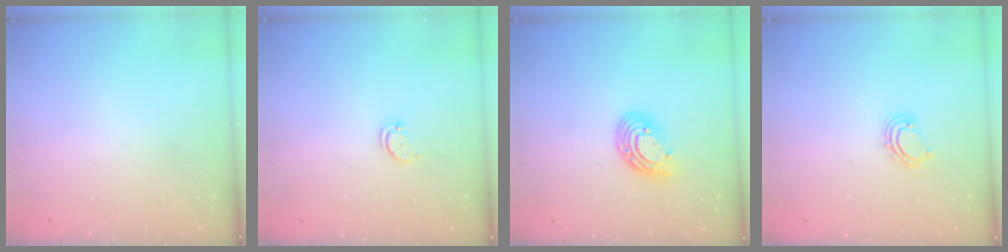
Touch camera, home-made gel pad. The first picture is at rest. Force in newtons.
{"total": 2.5, "press": 2.4, "slide": 0.4}
{"total": 9.4, "press": 9.4, "slide": 0.8}
{"total": 2.9, "press": 2.9, "slide": 0.4}